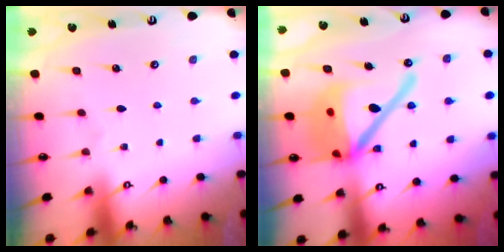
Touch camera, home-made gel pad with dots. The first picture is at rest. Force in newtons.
{"total": 18.8, "press": 18.5, "slide": 3.3}